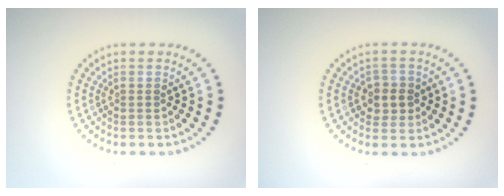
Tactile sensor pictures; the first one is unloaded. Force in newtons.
{"total": 2.1, "press": 2.0, "slide": 0.8}